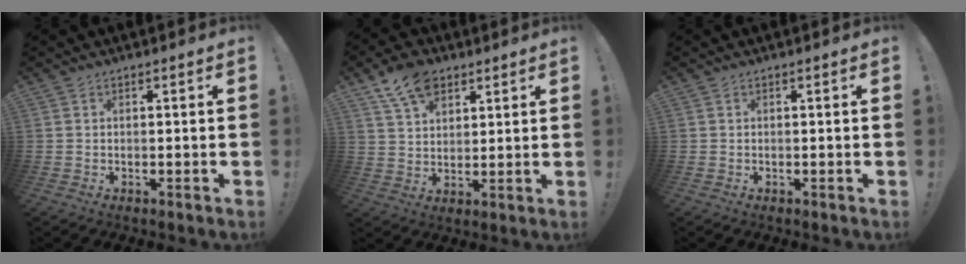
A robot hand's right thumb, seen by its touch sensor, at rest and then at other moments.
{"total": 11.1, "force": [6.9, 6.9, 5.3], "torque": [-0.085, -0.030, 0.131]}
{"total": 0.0}